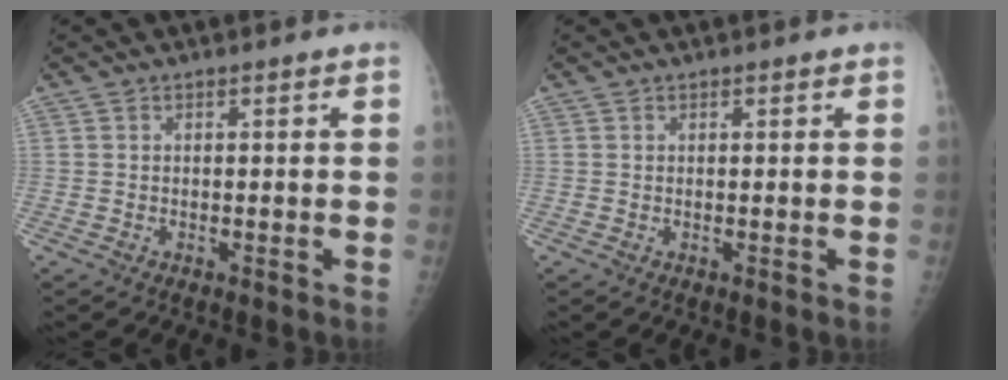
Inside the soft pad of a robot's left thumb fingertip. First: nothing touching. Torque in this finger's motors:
{"motor_torque": [0.18, -0.02, -0.04, -0.04, -0.02]}